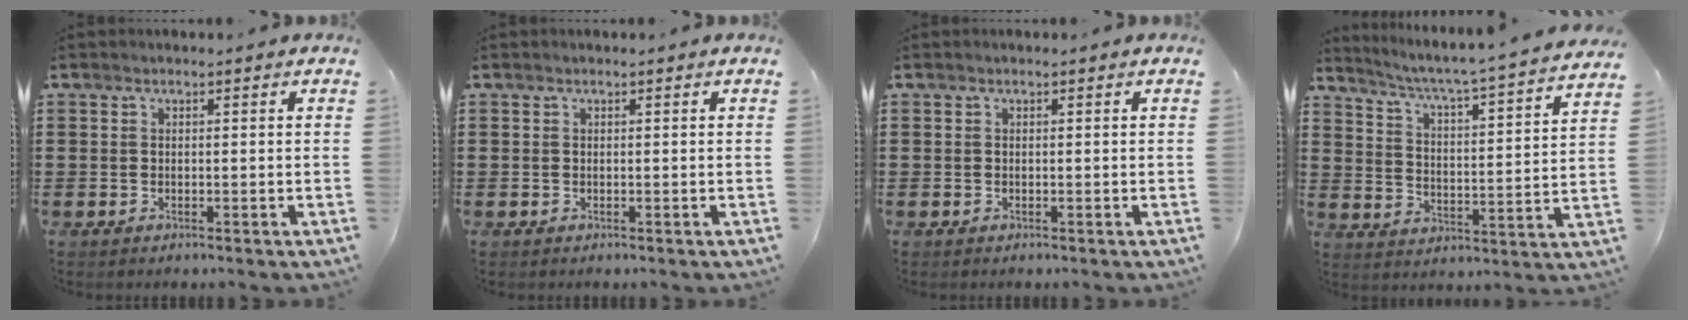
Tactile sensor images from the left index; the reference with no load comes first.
{"total": 0.0}
{"total": 0.0}
{"total": 4.1, "force": [3.6, -1.1, 1.6], "torque": [-0.050, -0.045, 0.048]}